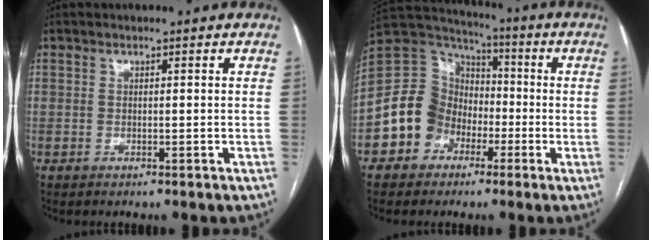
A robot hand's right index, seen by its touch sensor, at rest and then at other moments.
{"total": 11.7, "force": [-4.0, 10.2, 4.0], "torque": [-0.090, 0.044, -0.070]}